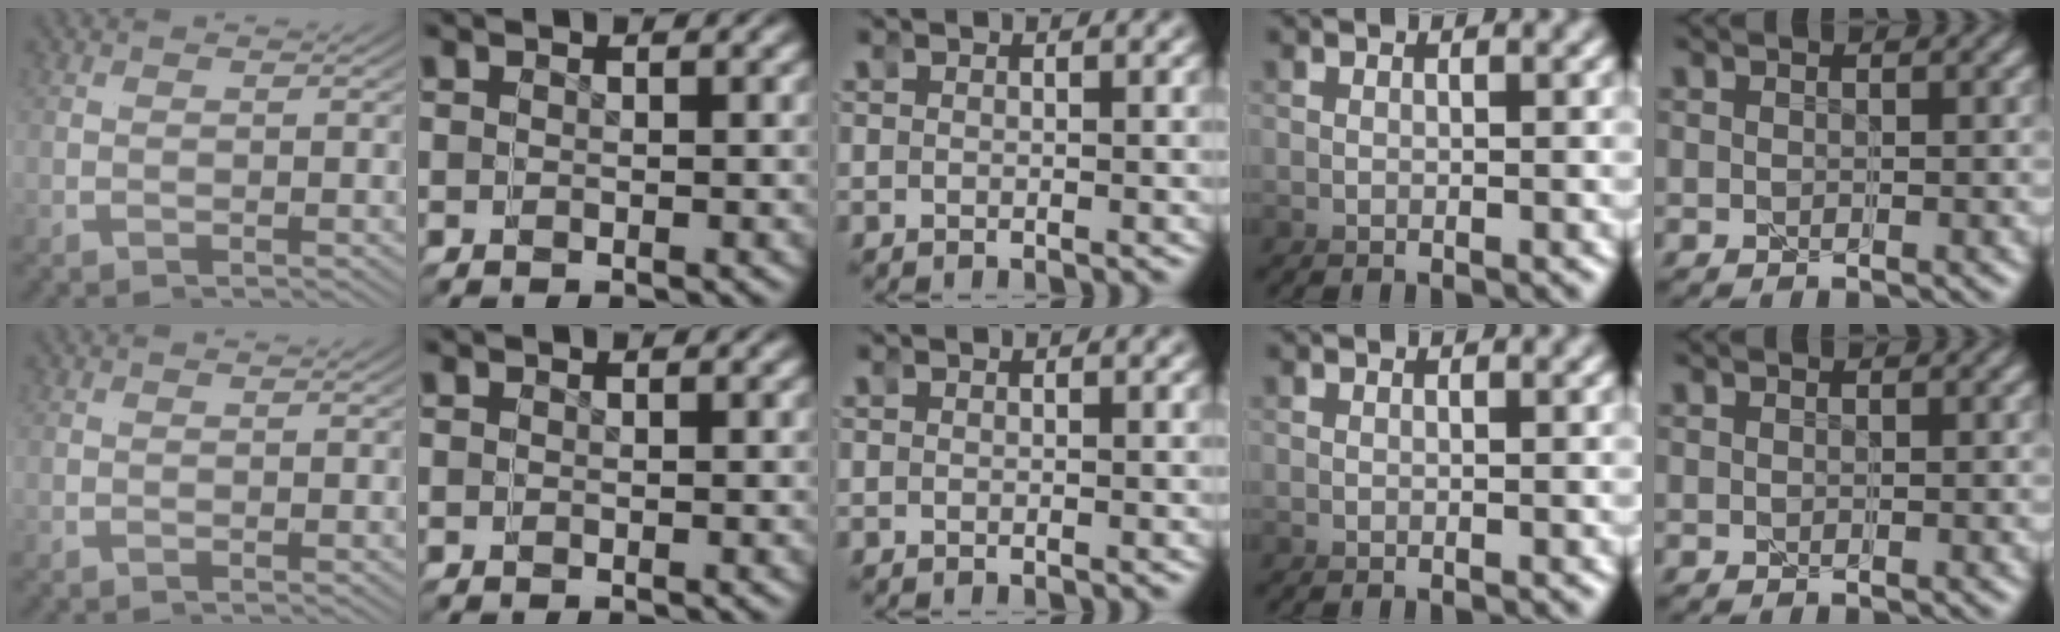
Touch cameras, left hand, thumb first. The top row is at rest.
{}